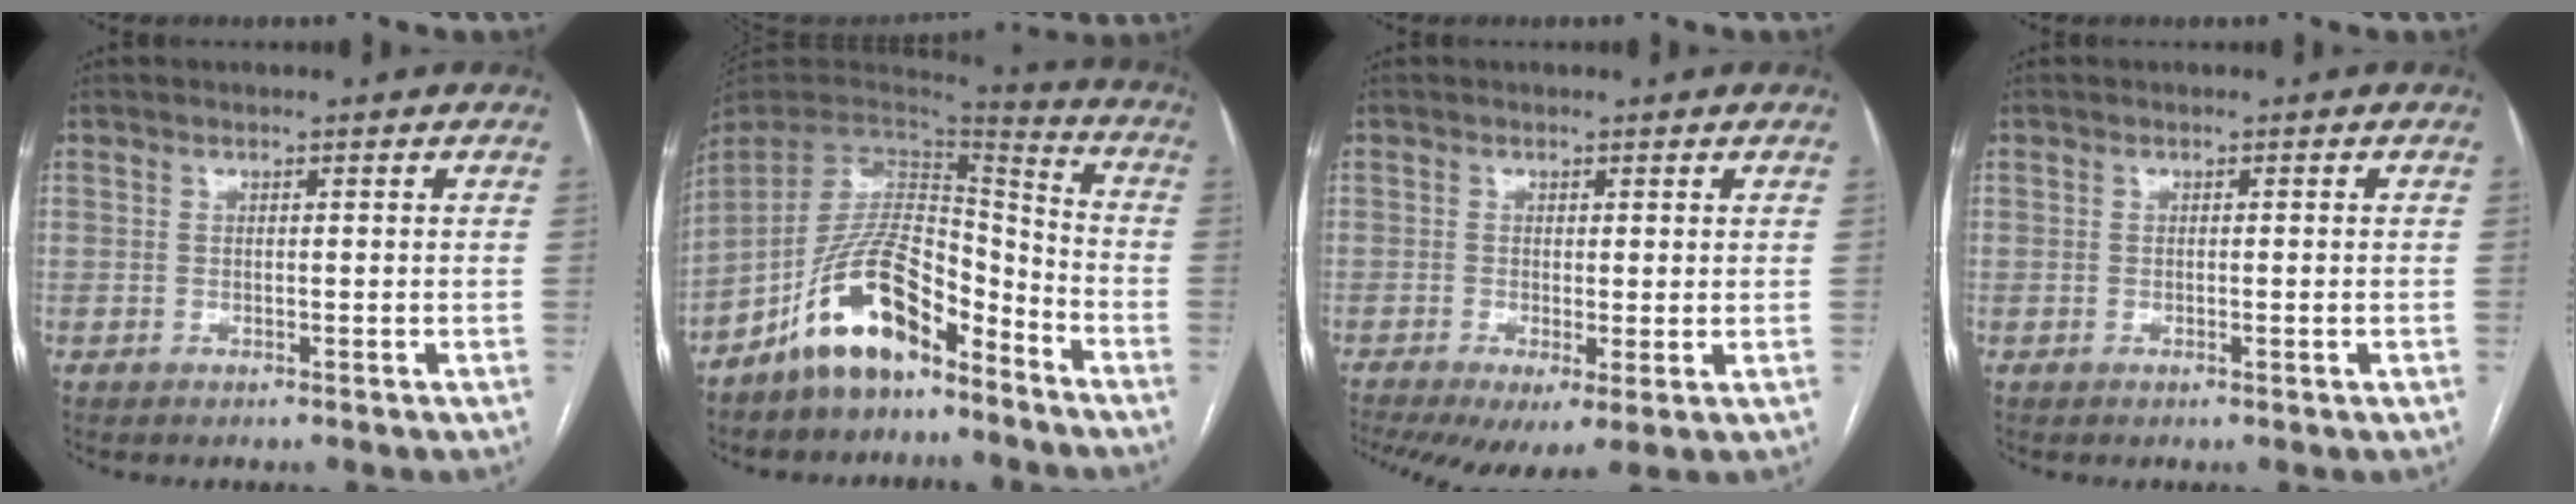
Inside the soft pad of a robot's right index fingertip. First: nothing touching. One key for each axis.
{"total": 12.8, "fx": -8.8, "fy": 5.4, "fz": 7.5, "tx": -0.142, "ty": 0.031, "tz": -0.161}
{"total": 8.3, "fx": -3.4, "fy": 3.0, "fz": 7.0, "tx": -0.123, "ty": -0.019, "tz": -0.054}
{"total": 0.8, "fx": -0.2, "fy": 0.1, "fz": 0.8, "tx": -0.015, "ty": -0.001, "tz": 0.000}